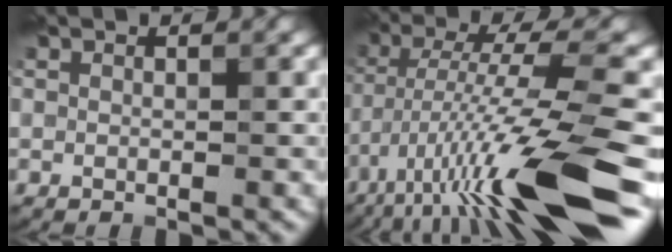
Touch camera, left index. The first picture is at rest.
{"total": 13.3, "force": [-6.7, 1.8, 11.4], "torque": [-0.195, 0.007, -0.110]}